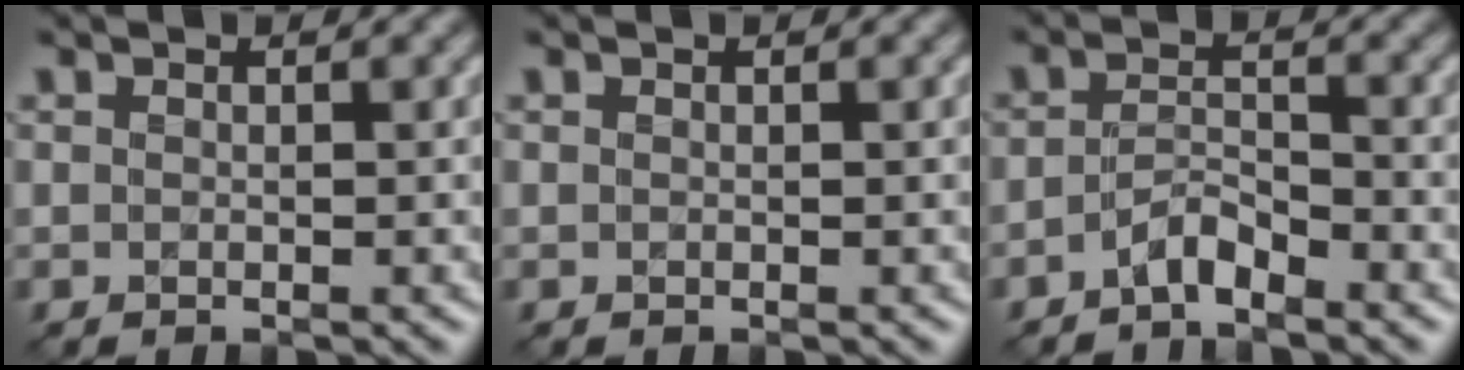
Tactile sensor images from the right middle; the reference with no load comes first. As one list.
[{"total": 0.0}, {"total": 2.3, "force": [-1.7, 0.7, 1.4], "torque": [-0.027, 0.008, -0.036]}]